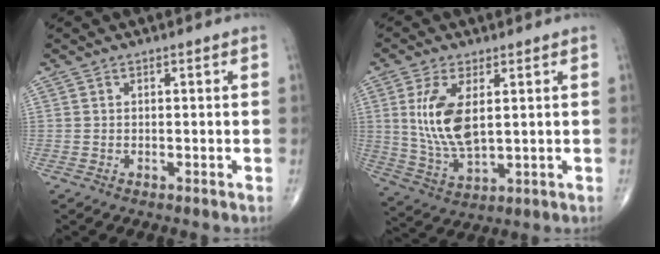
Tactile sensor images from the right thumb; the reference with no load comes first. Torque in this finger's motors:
{"motor_torque": [-0.18, 0.46, 1.25, 0.40, 0.14]}